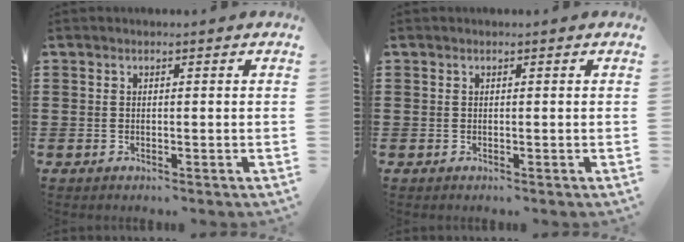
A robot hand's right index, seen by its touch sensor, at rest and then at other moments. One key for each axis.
{"total": 0.0}